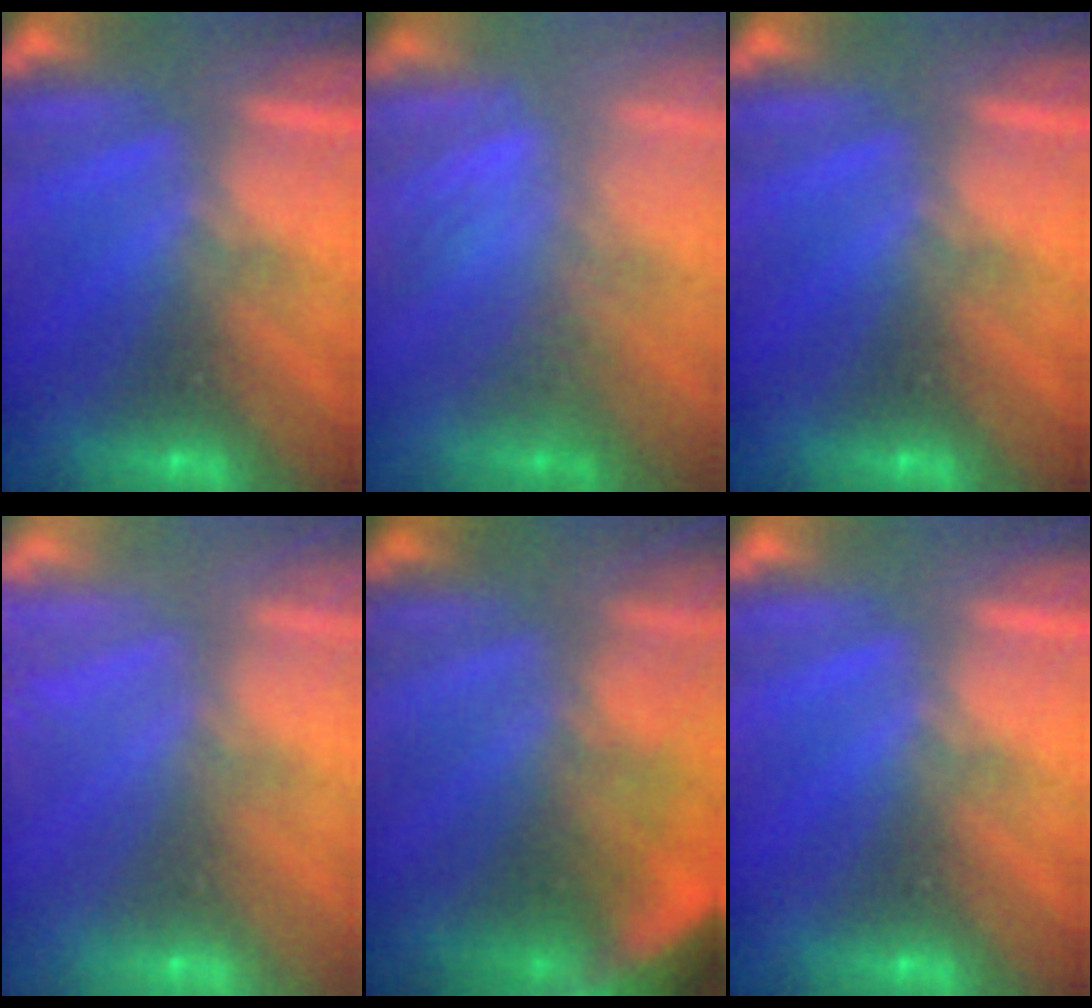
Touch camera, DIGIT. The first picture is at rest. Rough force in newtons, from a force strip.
{"total": 2.9}
{"total": 0.0}
{"total": 7.8}
{"total": 3.8}
{"total": 0.0}